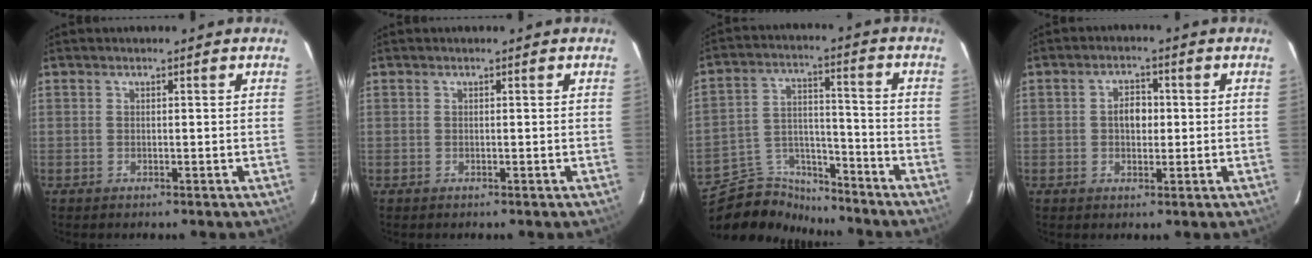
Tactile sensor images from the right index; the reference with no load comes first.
{"total": 0.0}
{"total": 9.2, "force": [-8.7, 3.1, 0.3], "torque": [-0.031, 0.023, -0.156]}
{"total": 3.8, "force": [0.1, 2.7, 2.6], "torque": [-0.043, 0.011, 0.002]}